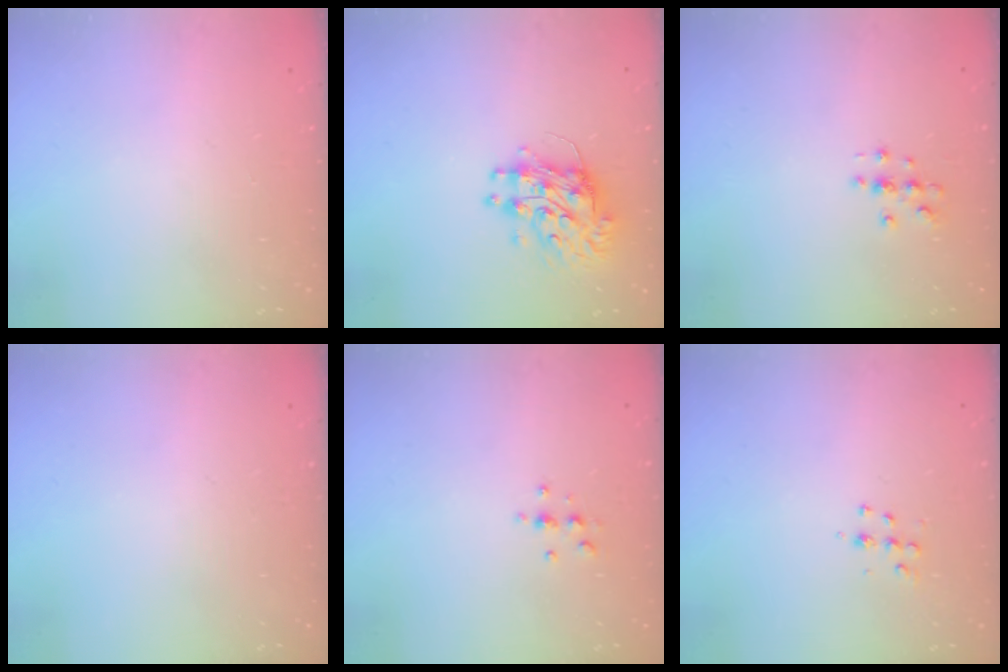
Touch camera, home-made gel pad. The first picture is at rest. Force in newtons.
{"total": 10.1, "press": 10.1, "slide": 1.0}
{"total": 3.0, "press": 3.0, "slide": 0.3}
{"total": 0.0}
{"total": 3.0, "press": 3.0, "slide": 0.4}
{"total": 5.5, "press": 5.5, "slide": 0.4}